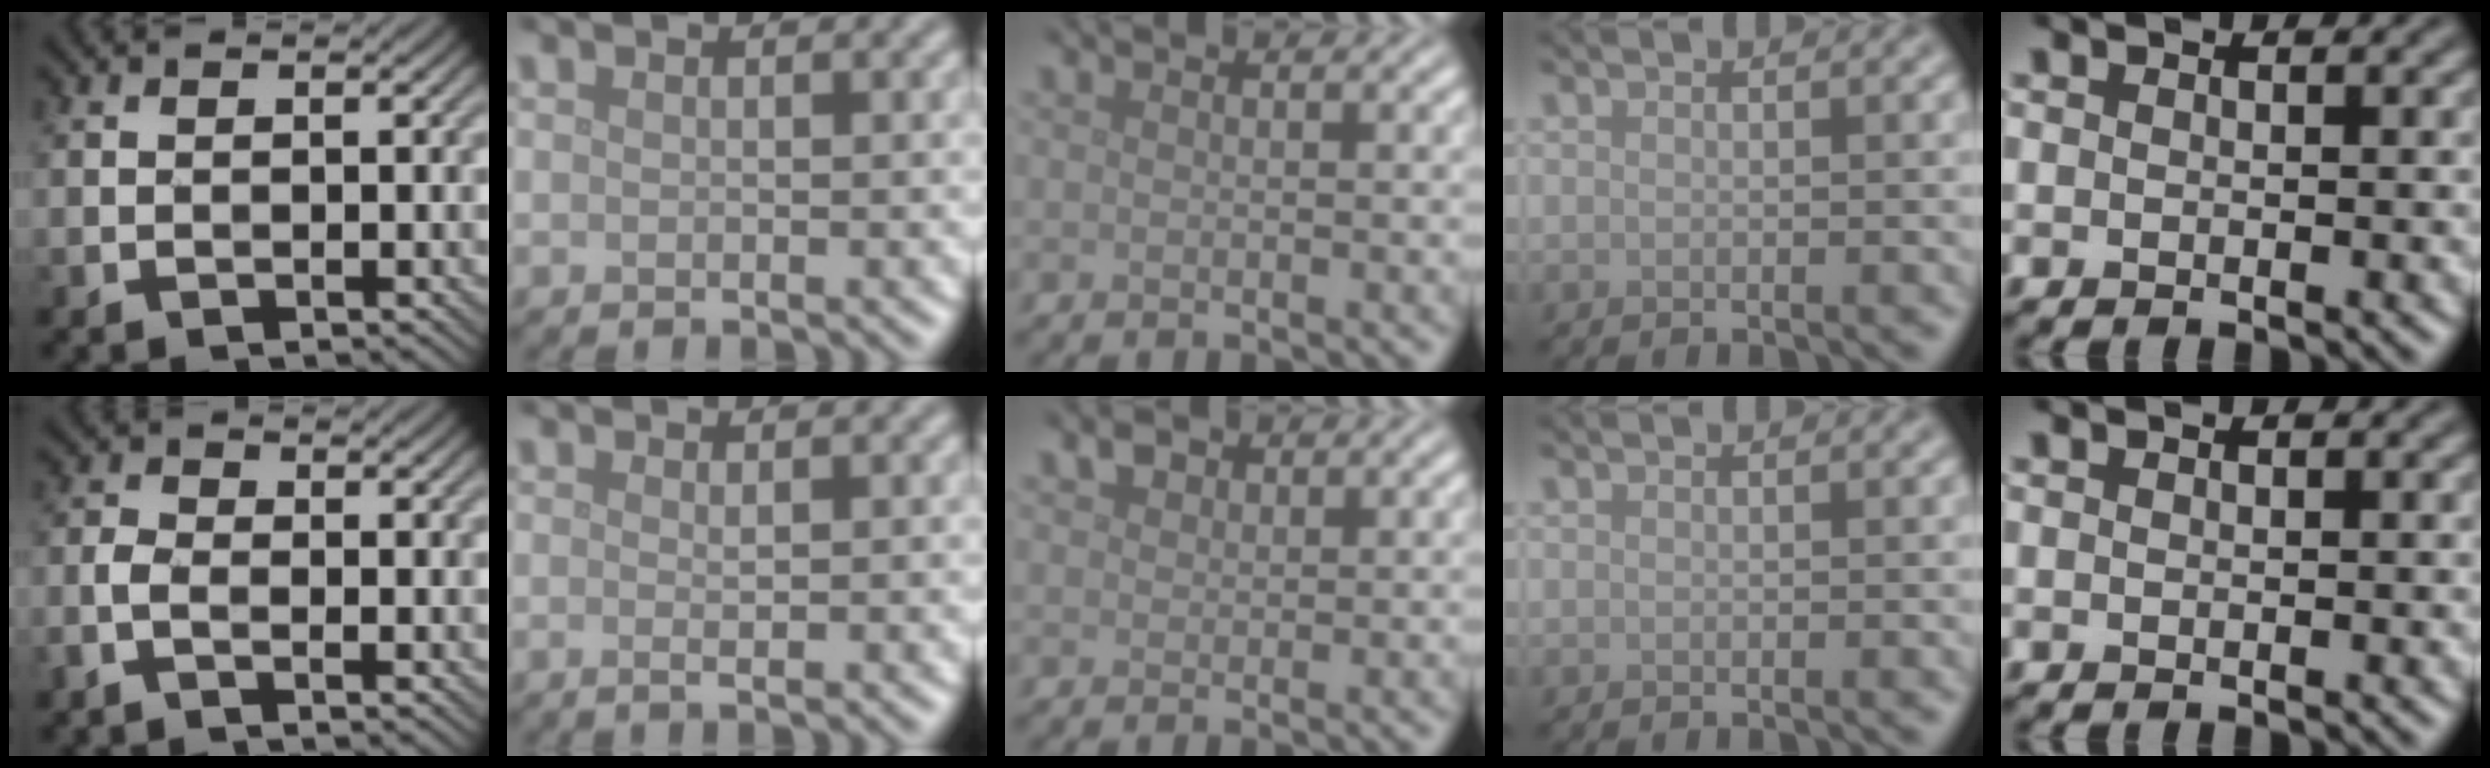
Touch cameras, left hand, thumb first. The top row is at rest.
{"thumb": {"total": 2.2, "force": [-1.3, 1.0, 1.5], "torque": [-0.043, 0.005, -0.035]}, "index": {"total": 1.4, "force": [0.0, 0.3, 1.3], "torque": [-0.020, -0.002, -0.004]}, "middle": {"total": 1.3, "force": [0.8, 1.0, 0.4], "torque": [-0.007, 0.003, 0.013]}}